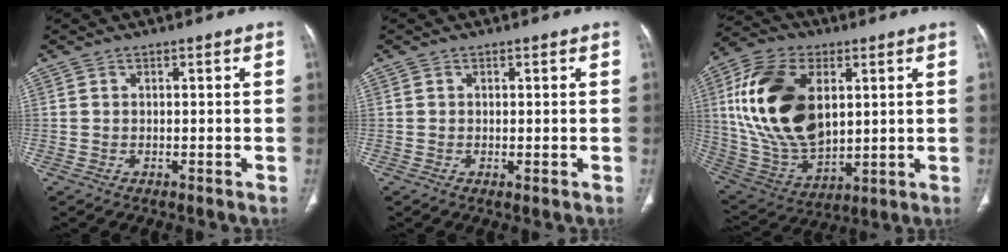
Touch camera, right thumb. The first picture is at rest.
{"total": 0.6, "force": [-0.1, 0.2, 0.5], "torque": [-0.014, -0.004, -0.001]}
{"total": 22.9, "force": [4.9, 13.9, 17.5], "torque": [-0.327, -0.017, 0.102]}